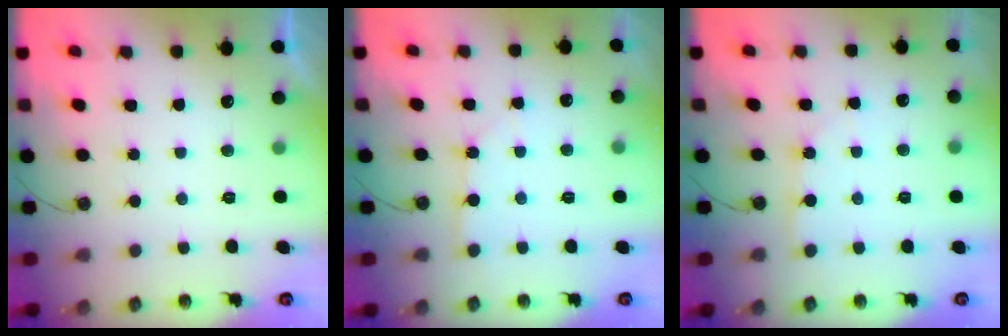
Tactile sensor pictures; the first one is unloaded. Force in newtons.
{"total": 2.1, "press": 2.1, "slide": 0.2}
{"total": 2.2, "press": 2.2, "slide": 0.2}